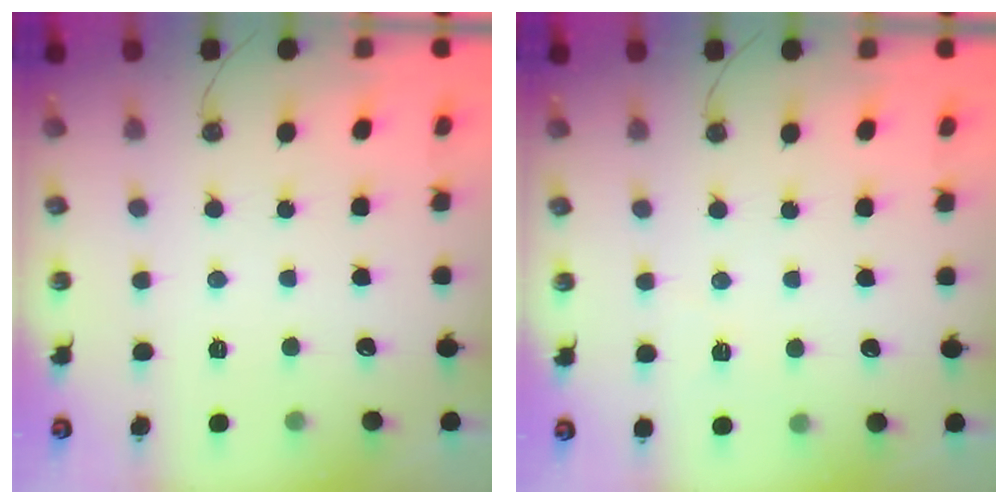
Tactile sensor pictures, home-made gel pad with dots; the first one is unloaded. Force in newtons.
{"total": 3.0, "press": 2.1, "slide": 2.2}